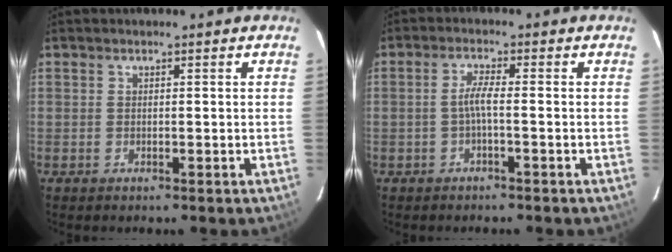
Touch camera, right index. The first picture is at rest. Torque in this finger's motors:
{"motor_torque": [0.53, -0.02, 0.26, 0.07]}